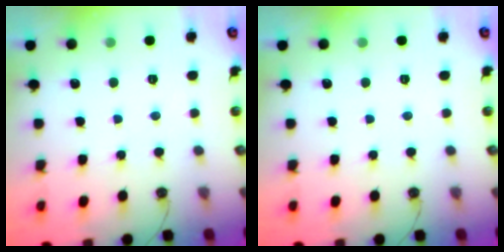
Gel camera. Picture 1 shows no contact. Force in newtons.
{"total": 0.0}